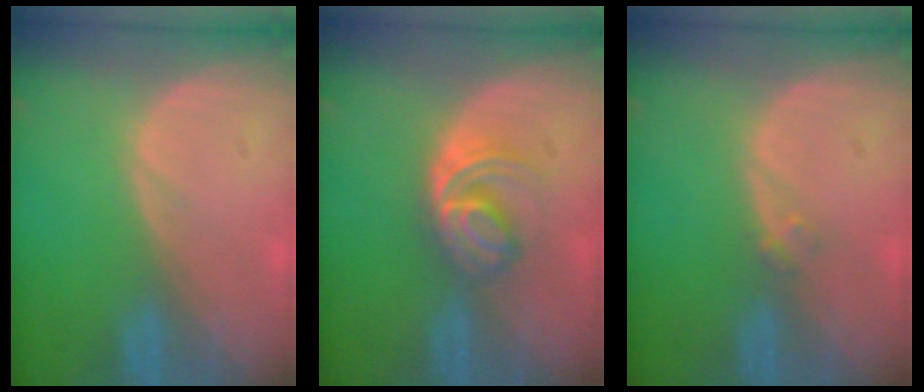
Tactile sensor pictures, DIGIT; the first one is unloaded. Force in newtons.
{"total": 6.2, "press": 5.2, "slide": 3.4}
{"total": 1.2, "press": 1.1, "slide": 0.6}